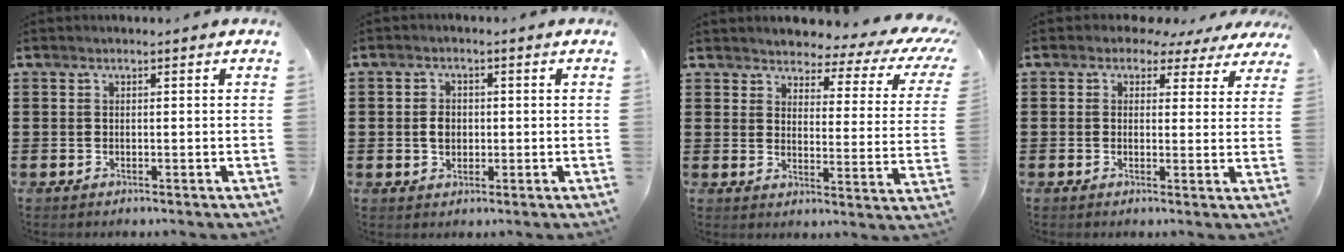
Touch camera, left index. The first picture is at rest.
{"total": 2.7, "force": [-0.1, 2.0, 1.7], "torque": [-0.030, 0.002, -0.006]}
{"total": 3.7, "force": [3.2, 1.3, 1.4], "torque": [-0.041, -0.023, 0.049]}
{"total": 2.9, "force": [2.1, 1.8, 0.8], "torque": [-0.022, -0.004, 0.035]}